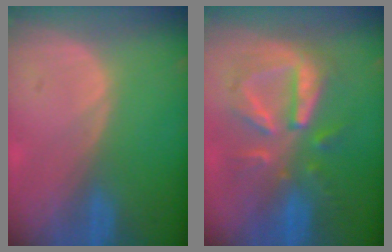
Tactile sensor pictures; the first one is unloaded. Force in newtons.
{"total": 9.0, "press": 8.6, "slide": 2.4}